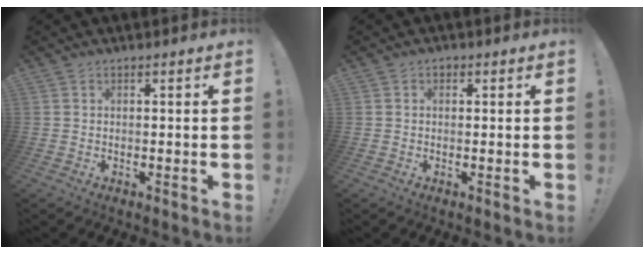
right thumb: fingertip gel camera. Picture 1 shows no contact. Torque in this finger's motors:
{"motor_torque": [-0.11, 0.58, 0.09, -0.13, 0.00]}